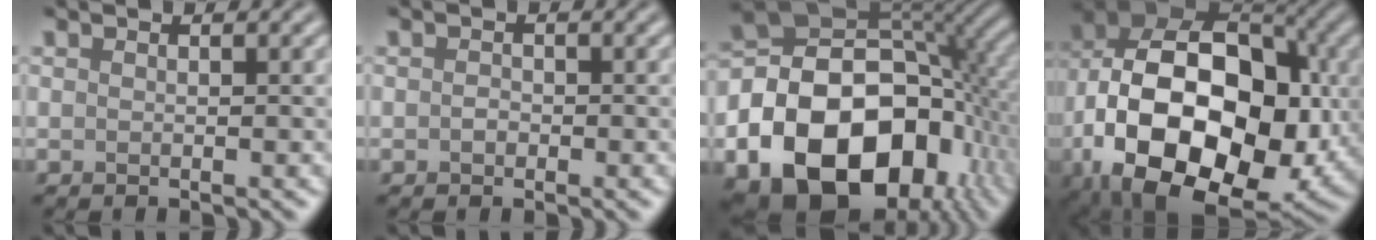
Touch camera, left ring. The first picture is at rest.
{"total": 0.8, "force": [-0.2, 0.6, 0.4], "torque": [-0.008, -0.002, -0.005]}
{"total": 20.4, "force": [-6.9, 14.2, 12.8], "torque": [-0.234, -0.025, -0.106]}
{"total": 20.7, "force": [-3.7, 13.4, 15.4], "torque": [-0.272, -0.013, -0.048]}